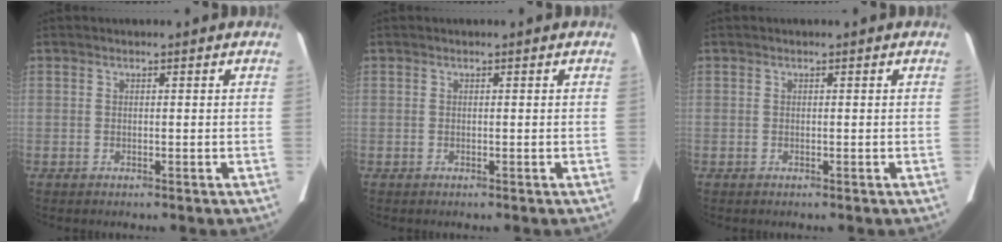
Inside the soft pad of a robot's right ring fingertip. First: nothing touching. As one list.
[{"total": 0.0}, {"total": 0.0}]